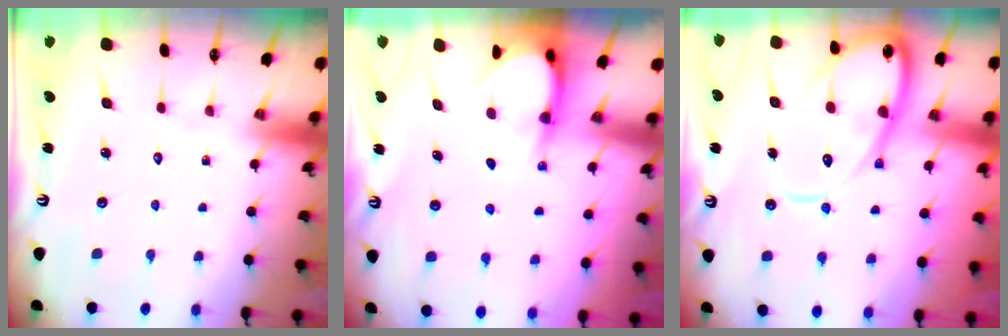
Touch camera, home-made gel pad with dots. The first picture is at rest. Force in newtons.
{"total": 3.9, "press": 3.8, "slide": 0.2}
{"total": 17.0, "press": 16.9, "slide": 1.8}